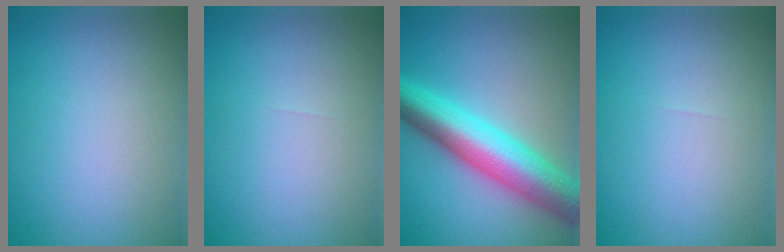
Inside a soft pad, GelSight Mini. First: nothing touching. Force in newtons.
{"total": 0.0}
{"total": 9.4, "press": 9.4, "slide": 0.0}
{"total": 0.0}